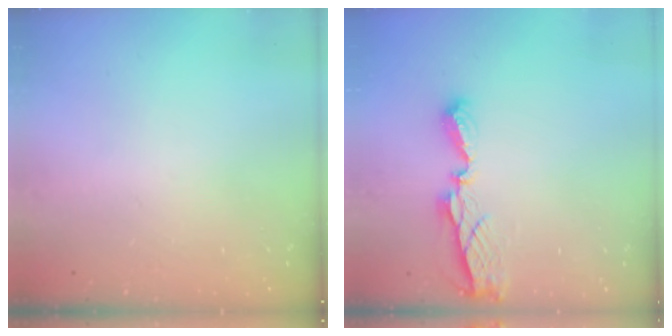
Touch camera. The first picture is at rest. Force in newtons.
{"total": 6.9, "press": 6.9, "slide": 0.6}